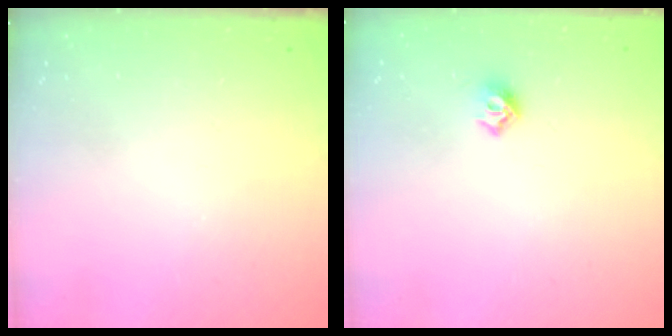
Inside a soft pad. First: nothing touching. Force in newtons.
{"total": 6.0, "press": 5.9, "slide": 0.9}